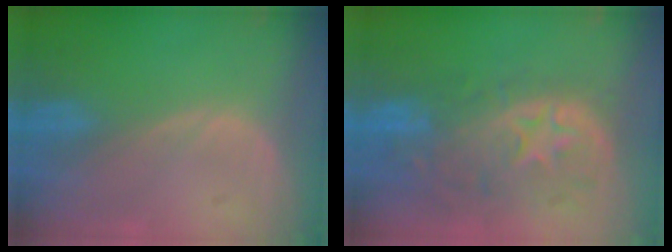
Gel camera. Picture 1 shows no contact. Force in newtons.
{"total": 11.1, "press": 9.7, "slide": 5.2}